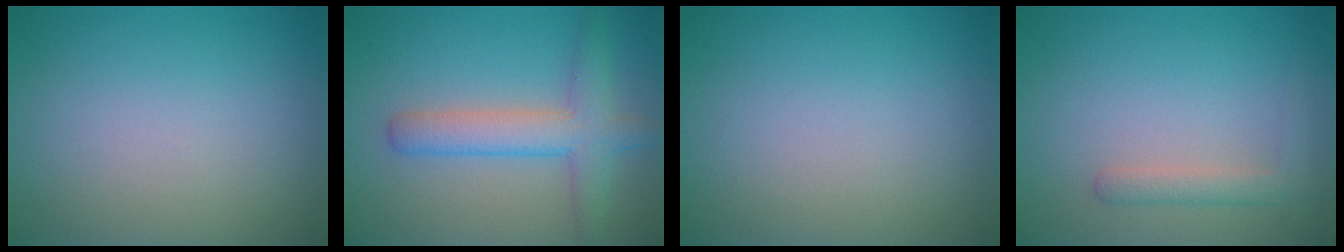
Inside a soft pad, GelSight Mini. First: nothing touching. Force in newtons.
{"total": 4.5, "press": 4.5, "slide": 0.2}
{"total": 0.0}
{"total": 1.9, "press": 1.9, "slide": 0.1}